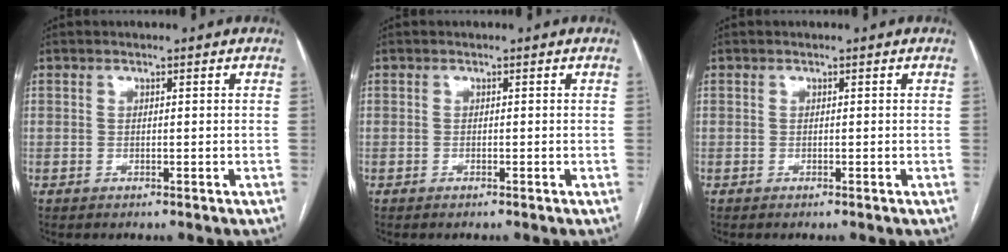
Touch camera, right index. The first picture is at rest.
{"total": 0.0}
{"total": 0.0}